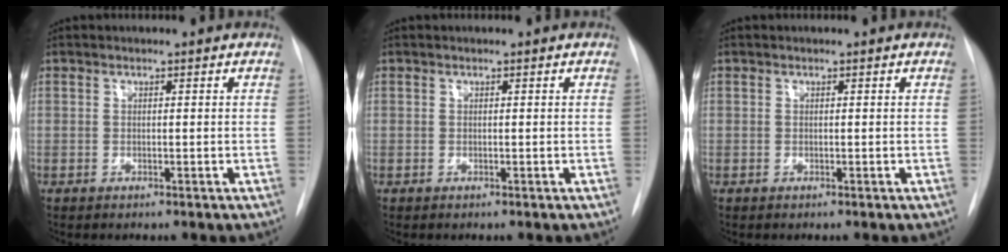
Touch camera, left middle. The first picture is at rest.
{"total": 0.0}
{"total": 0.0}